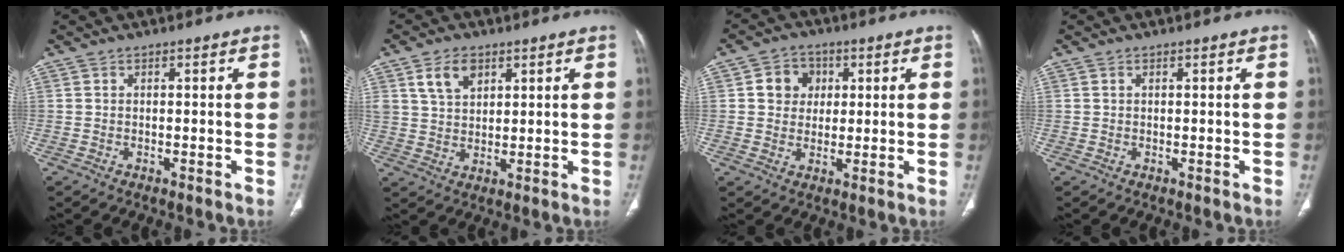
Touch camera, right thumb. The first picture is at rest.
{"total": 6.4, "force": [3.3, 4.1, 3.6], "torque": [-0.052, -0.015, 0.066]}
{"total": 6.1, "force": [1.5, 5.4, 2.4], "torque": [-0.006, 0.001, 0.020]}
{"total": 0.0}